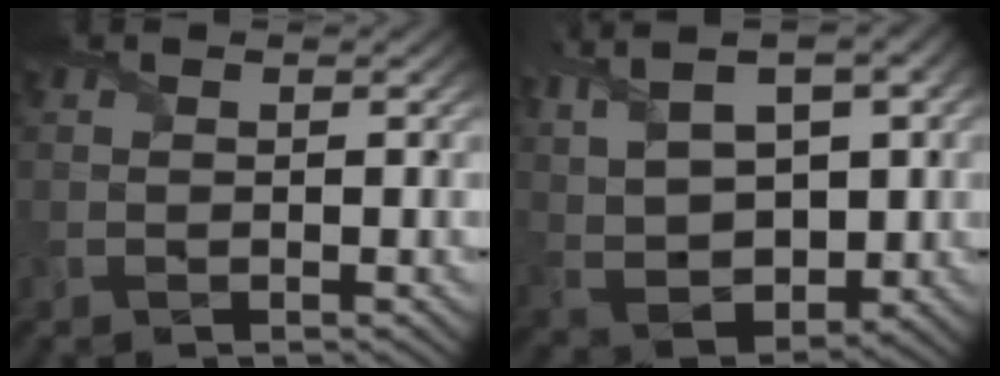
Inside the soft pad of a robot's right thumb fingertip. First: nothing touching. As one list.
[{"total": 13.0, "force": [4.3, 7.2, 9.9], "torque": [-0.221, 0.008, 0.087]}]